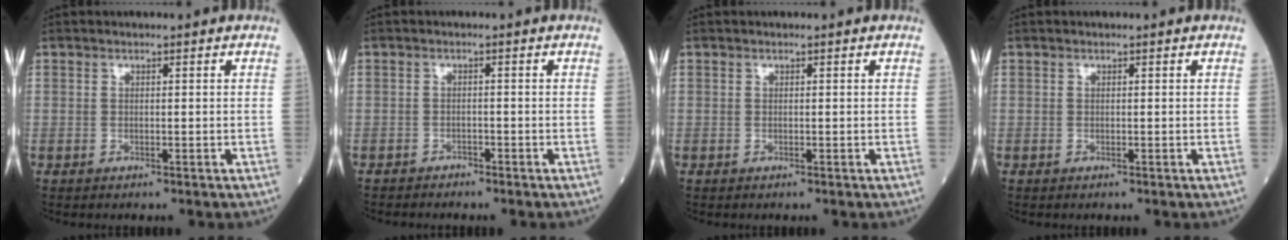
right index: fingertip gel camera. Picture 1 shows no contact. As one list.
[{"total": 1.4, "force": [-1.4, 0.4, 0.0], "torque": [0.002, 0.001, -0.024]}, {"total": 0.0}, {"total": 0.0}]